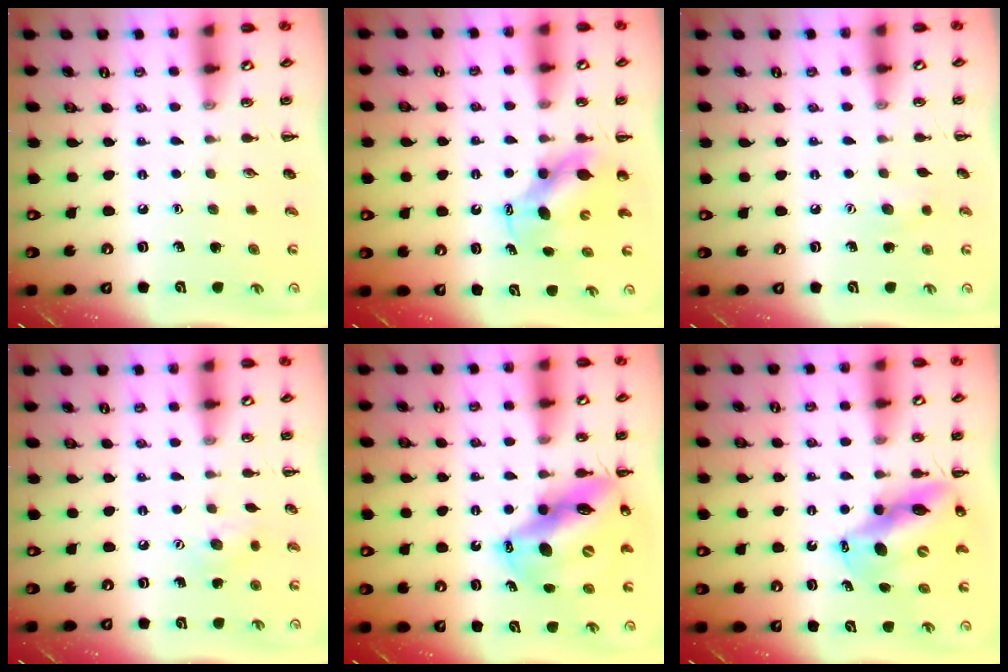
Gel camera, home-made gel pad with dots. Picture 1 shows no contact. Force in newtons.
{"total": 6.7, "press": 6.6, "slide": 1.1}
{"total": 5.4, "press": 5.3, "slide": 0.9}
{"total": 6.9, "press": 6.8, "slide": 1.4}
{"total": 16.0, "press": 15.3, "slide": 4.6}
{"total": 12.9, "press": 12.5, "slide": 3.4}